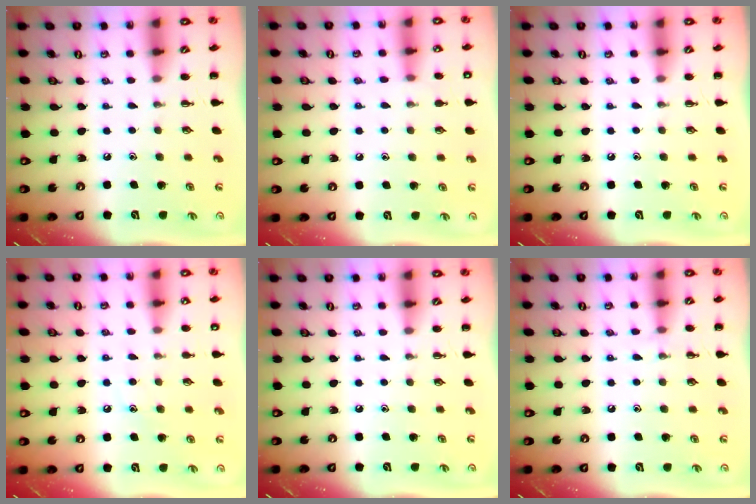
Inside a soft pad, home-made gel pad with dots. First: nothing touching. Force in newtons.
{"total": 7.5, "press": 7.1, "slide": 2.4}
{"total": 0.0}
{"total": 8.2, "press": 8.0, "slide": 1.8}
{"total": 0.0}
{"total": 5.4, "press": 5.1, "slide": 1.6}